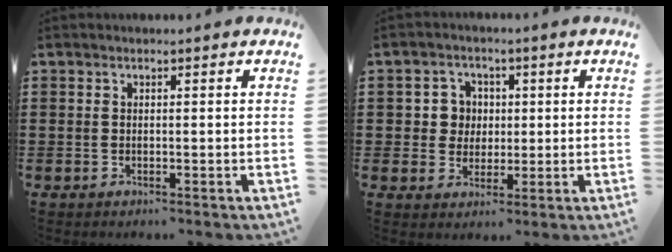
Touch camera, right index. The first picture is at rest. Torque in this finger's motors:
{"motor_torque": [0.18, -0.18, 0.14, 0.04]}